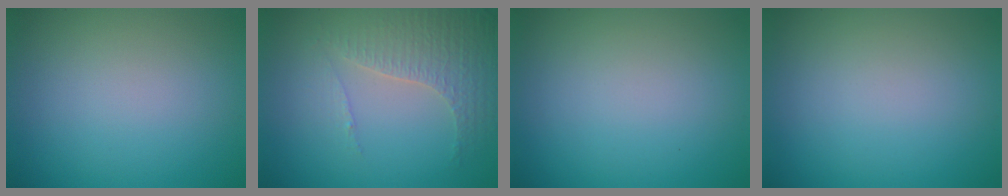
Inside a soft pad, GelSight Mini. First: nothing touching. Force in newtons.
{"total": 4.2, "press": 3.0, "slide": 2.8}
{"total": 0.0}
{"total": 0.0}